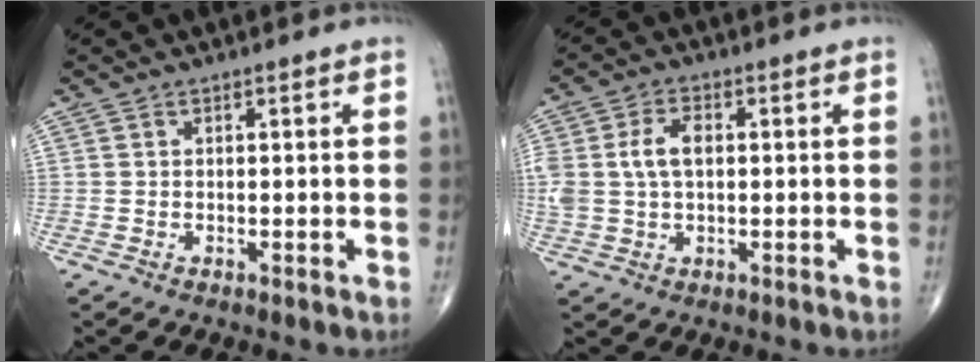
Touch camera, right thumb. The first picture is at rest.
{"total": 7.1, "force": [1.0, 4.3, 5.5], "torque": [-0.122, 0.015, 0.022]}